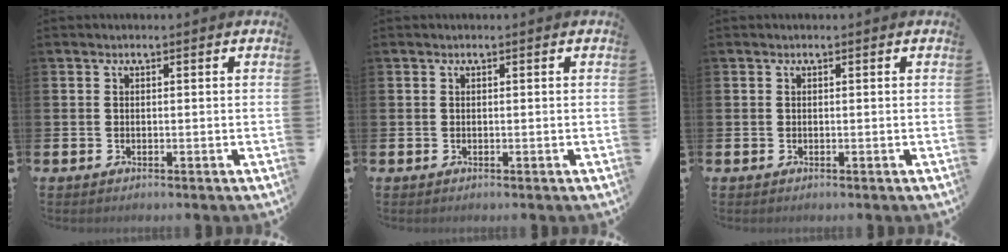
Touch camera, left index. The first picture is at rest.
{"total": 0.0}
{"total": 0.0}